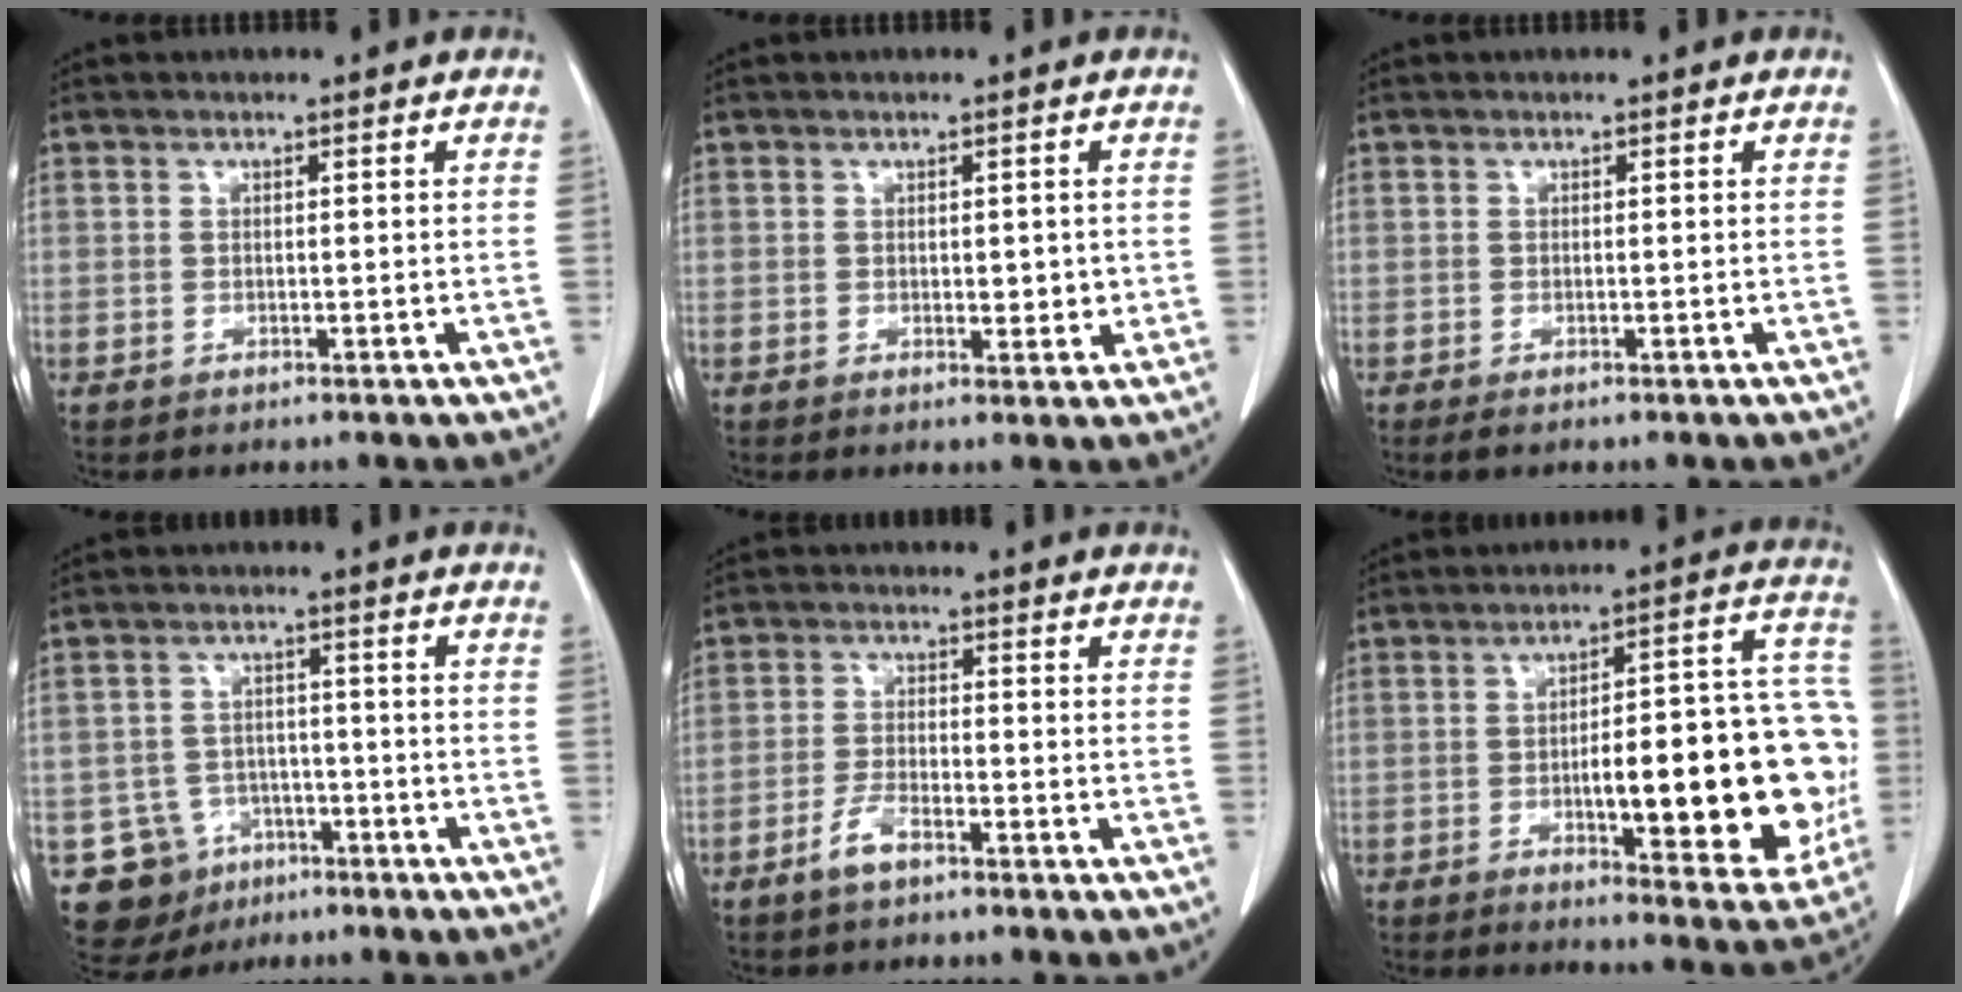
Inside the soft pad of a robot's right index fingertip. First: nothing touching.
{"total": 2.6, "force": [0.1, 1.5, 2.1], "torque": [-0.024, -0.004, 0.006]}
{"total": 0.6, "force": [-0.3, 0.3, 0.4], "torque": [-0.009, -0.003, -0.003]}
{"total": 8.7, "force": [-4.1, 7.6, 1.1], "torque": [-0.028, 0.014, -0.053]}
{"total": 3.6, "force": [-2.6, 1.0, 2.4], "torque": [-0.049, 0.002, -0.051]}
{"total": 22.7, "force": [-3.0, 5.8, 21.7], "torque": [-0.217, 0.032, -0.023]}